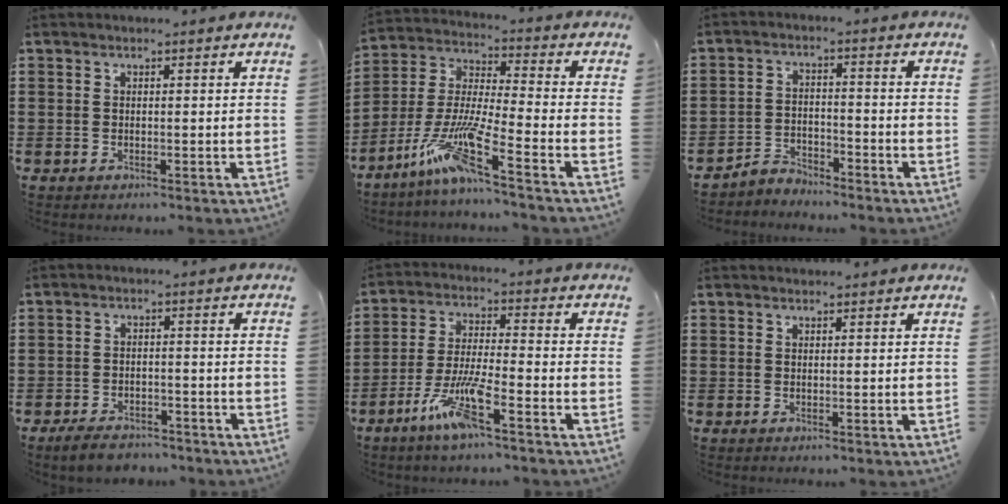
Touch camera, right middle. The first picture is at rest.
{"total": 10.2, "force": [-6.9, 0.4, 7.4], "torque": [-0.172, -0.022, -0.144]}
{"total": 3.5, "force": [-3.5, 0.4, -0.2], "torque": [-0.006, 0.003, -0.075]}
{"total": 3.7, "force": [-3.4, 1.1, 1.0], "torque": [-0.025, 0.007, -0.070]}
{"total": 8.2, "force": [-5.1, 1.0, 6.4], "torque": [-0.141, -0.009, -0.098]}
{"total": 0.6, "force": [0.5, 0.2, -0.1], "torque": [-0.001, 0.001, 0.011]}